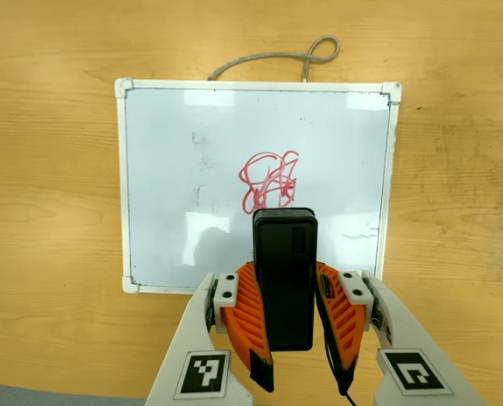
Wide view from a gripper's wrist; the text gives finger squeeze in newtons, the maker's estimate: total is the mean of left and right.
{"total": 8.7, "left": 7.1, "right": 10.3}